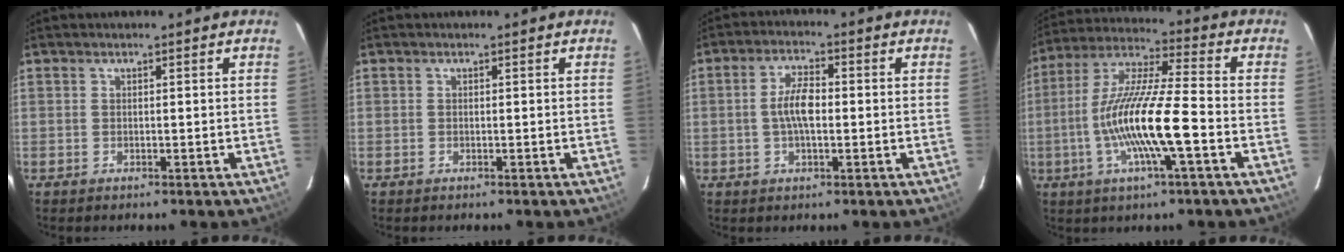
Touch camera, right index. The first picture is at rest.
{"total": 0.0}
{"total": 5.6, "force": [-0.4, 2.2, 5.1], "torque": [-0.100, 0.010, -0.008]}
{"total": 16.0, "force": [-4.3, 1.6, 15.3], "torque": [-0.301, -0.002, -0.086]}